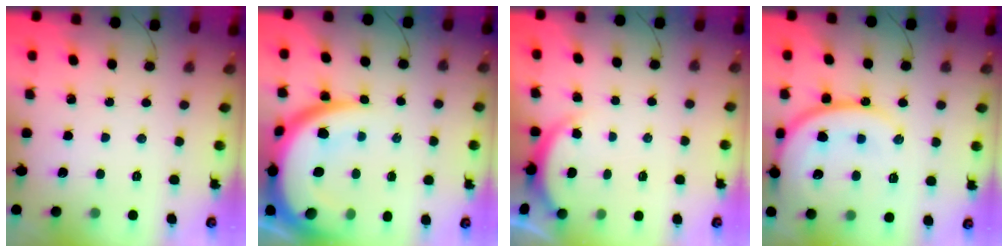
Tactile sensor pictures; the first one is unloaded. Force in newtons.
{"total": 18.4, "press": 18.3, "slide": 1.9}
{"total": 2.1, "press": 2.0, "slide": 0.3}
{"total": 18.6, "press": 18.5, "slide": 1.9}